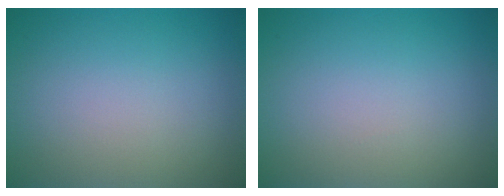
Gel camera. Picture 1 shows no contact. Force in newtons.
{"total": 0.0}